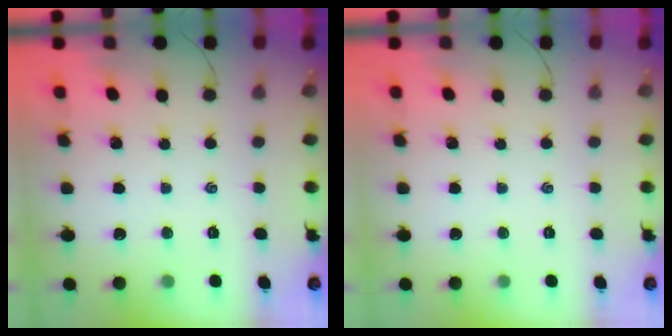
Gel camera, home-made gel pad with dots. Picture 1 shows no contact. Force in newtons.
{"total": 0.0}